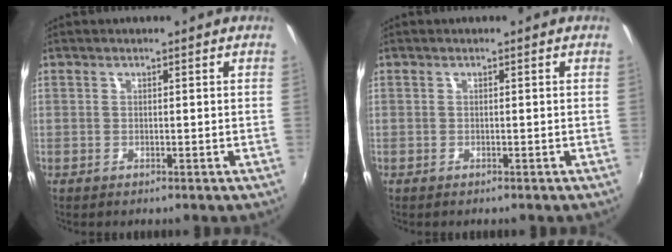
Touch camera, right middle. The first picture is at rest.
{"total": 0.0}